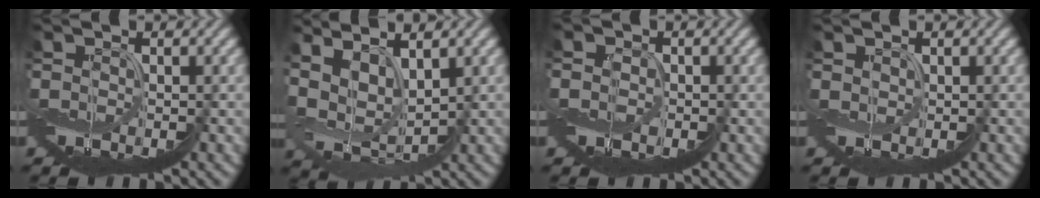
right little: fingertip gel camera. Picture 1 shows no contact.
{"total": 3.4, "force": [2.6, 0.6, 2.1], "torque": [-0.053, 0.020, 0.043]}
{"total": 2.3, "force": [-0.4, 2.0, 1.2], "torque": [0.006, 0.007, -0.025]}
{"total": 1.1, "force": [0.8, -0.3, -0.7], "torque": [0.012, 0.005, 0.018]}